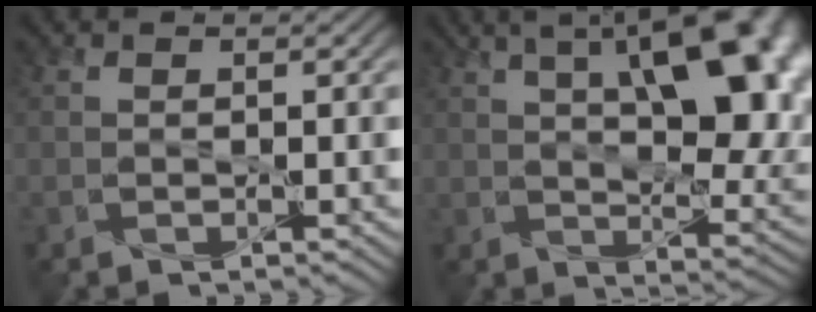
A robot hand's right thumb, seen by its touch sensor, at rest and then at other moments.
{"total": 18.0, "force": [5.9, 8.1, 14.9], "torque": [-0.201, 0.029, 0.072]}